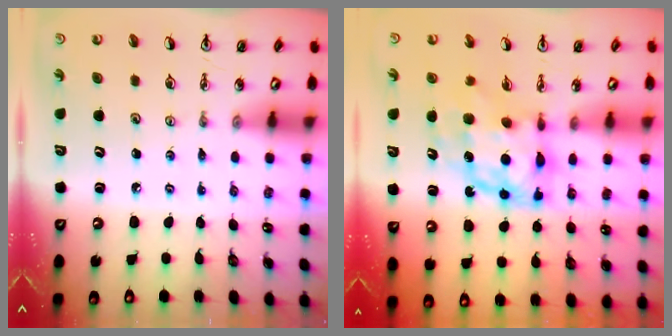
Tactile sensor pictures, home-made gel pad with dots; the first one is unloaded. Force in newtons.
{"total": 10.1, "press": 10.0, "slide": 1.0}